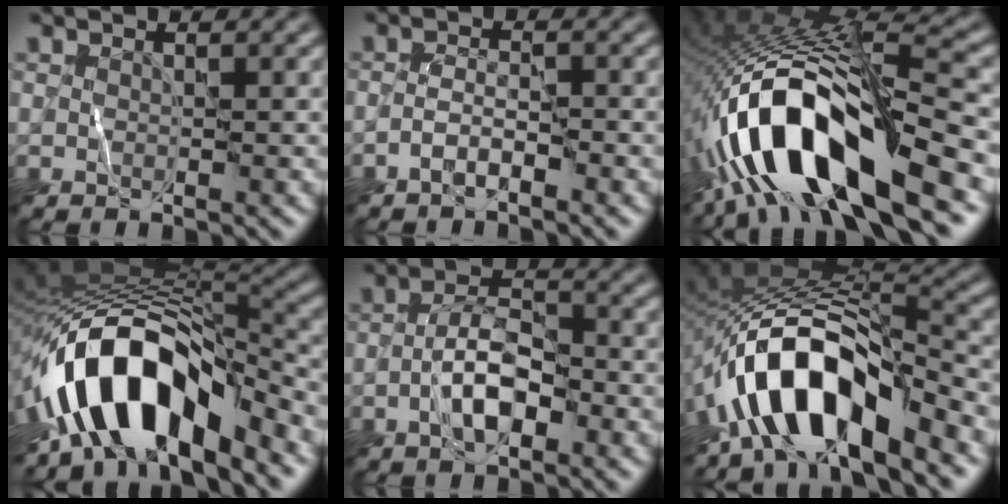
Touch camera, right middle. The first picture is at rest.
{"total": 1.5, "force": [-1.2, 0.2, 0.9], "torque": [-0.020, 0.006, -0.029]}
{"total": 14.9, "force": [-6.1, 5.3, 12.5], "torque": [-0.241, 0.007, -0.105]}
{"total": 12.6, "force": [-6.1, 5.8, 9.4], "torque": [-0.148, 0.010, -0.111]}
{"total": 4.1, "force": [-1.7, 1.6, 3.4], "torque": [-0.057, 0.012, -0.039]}
{"total": 10.0, "force": [-5.7, 3.9, 7.3], "torque": [-0.114, 0.014, -0.107]}